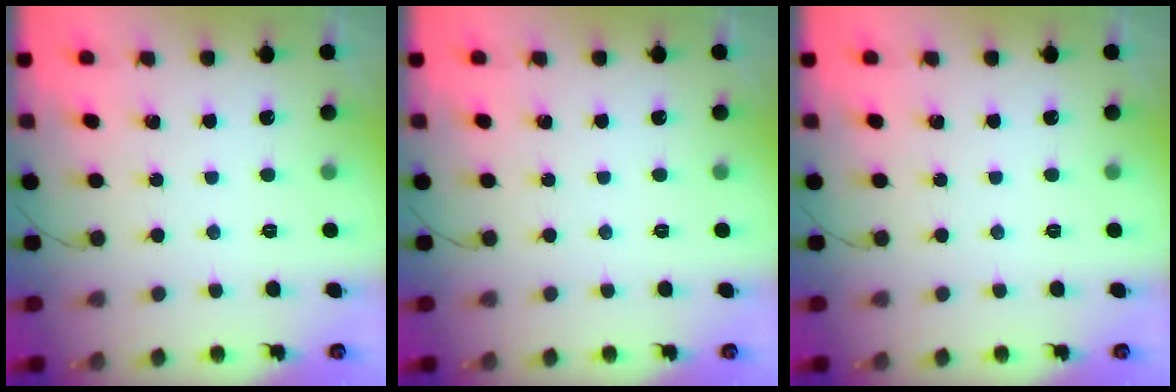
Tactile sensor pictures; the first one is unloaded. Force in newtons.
{"total": 0.0}
{"total": 0.0}